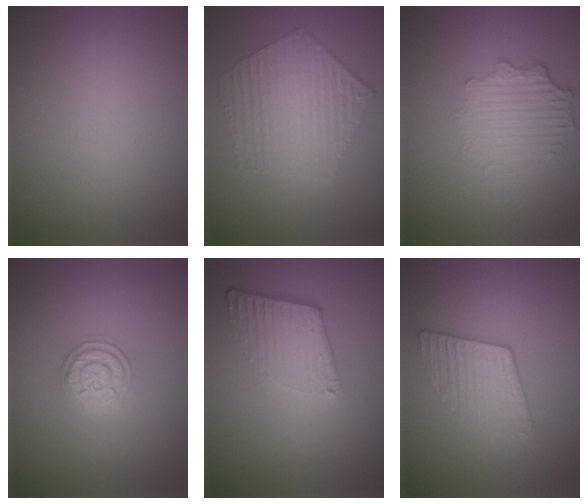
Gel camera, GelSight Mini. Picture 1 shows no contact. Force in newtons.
{"total": 6.6, "press": 5.1, "slide": 4.2}
{"total": 3.7, "press": 3.0, "slide": 2.2}
{"total": 3.4, "press": 3.3, "slide": 0.5}
{"total": 4.1, "press": 2.9, "slide": 2.8}
{"total": 2.8, "press": 2.3, "slide": 1.6}